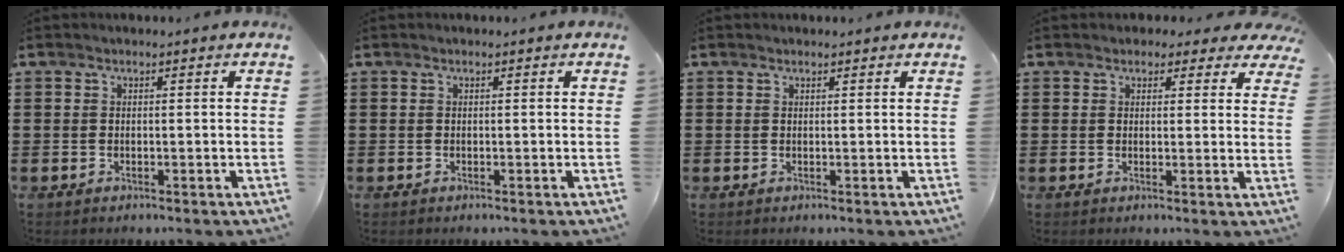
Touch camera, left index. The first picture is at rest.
{"total": 0.0}
{"total": 0.5, "force": [0.5, 0.1, 0.2], "torque": [-0.006, 0.000, 0.010]}
{"total": 2.4, "force": [2.0, 1.1, 0.7], "torque": [-0.015, 0.001, 0.034]}